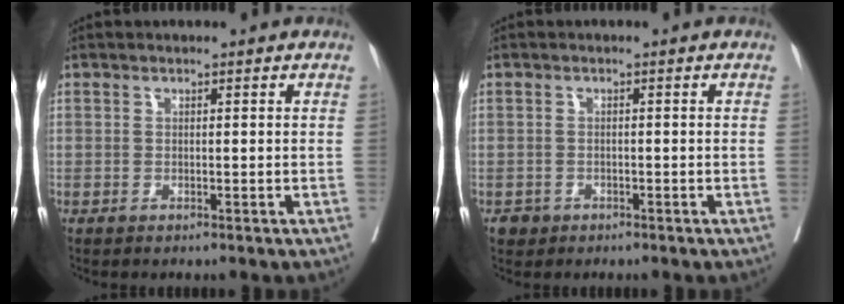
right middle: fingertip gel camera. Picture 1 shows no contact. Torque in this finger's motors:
{"motor_torque": [0.17, -0.13, -0.02, -0.01]}